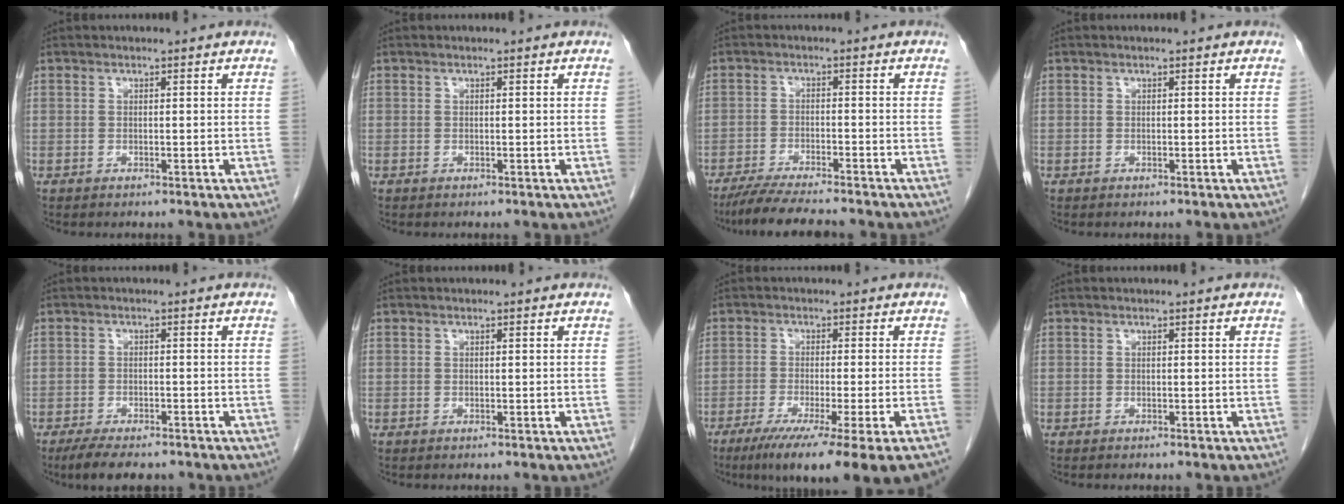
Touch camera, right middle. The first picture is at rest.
{"total": 0.0}
{"total": 8.5, "force": [-7.5, 0.4, 4.1], "torque": [-0.068, -0.024, -0.122]}
{"total": 0.0}
{"total": 6.6, "force": [-5.3, 2.0, 3.4], "torque": [-0.054, -0.011, -0.080]}
{"total": 0.0}
{"total": 14.2, "force": [-10.0, -1.3, 10.0], "torque": [-0.121, -0.045, -0.152]}
{"total": 0.5, "force": [-0.5, 0.0, 0.2], "torque": [-0.011, -0.003, -0.007]}